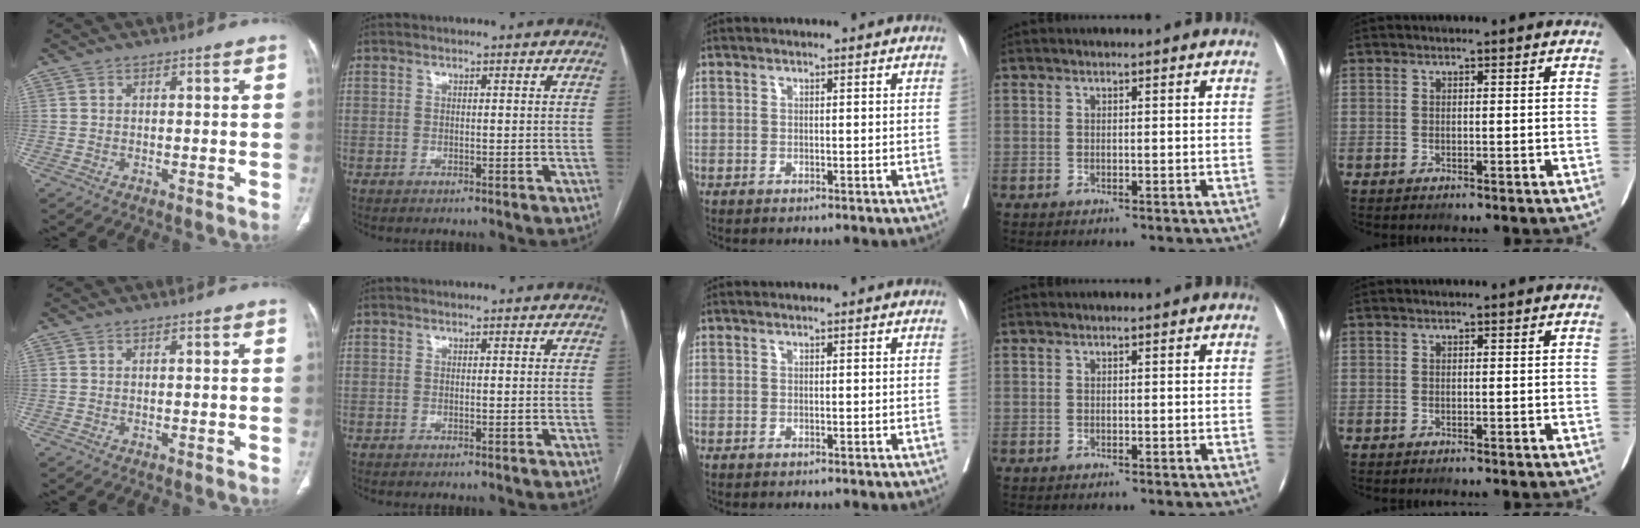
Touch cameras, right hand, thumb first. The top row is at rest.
{}